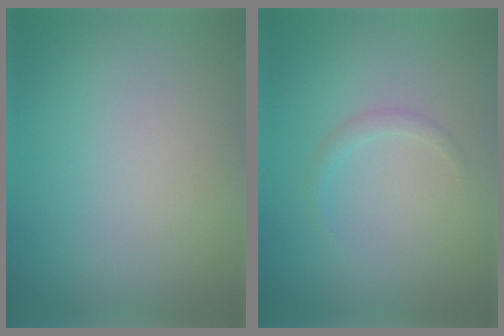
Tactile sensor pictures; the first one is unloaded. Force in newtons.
{"total": 0.9, "press": 0.9, "slide": 0.0}